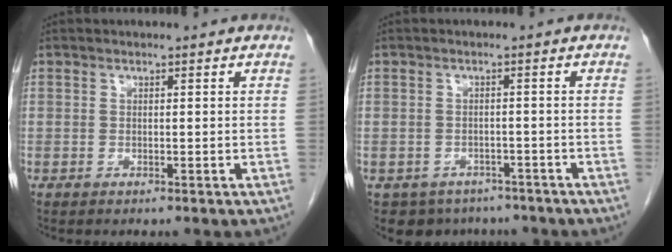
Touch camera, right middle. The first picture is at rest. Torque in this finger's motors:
{"motor_torque": [-0.08, 0.09, -0.02, 0.01]}